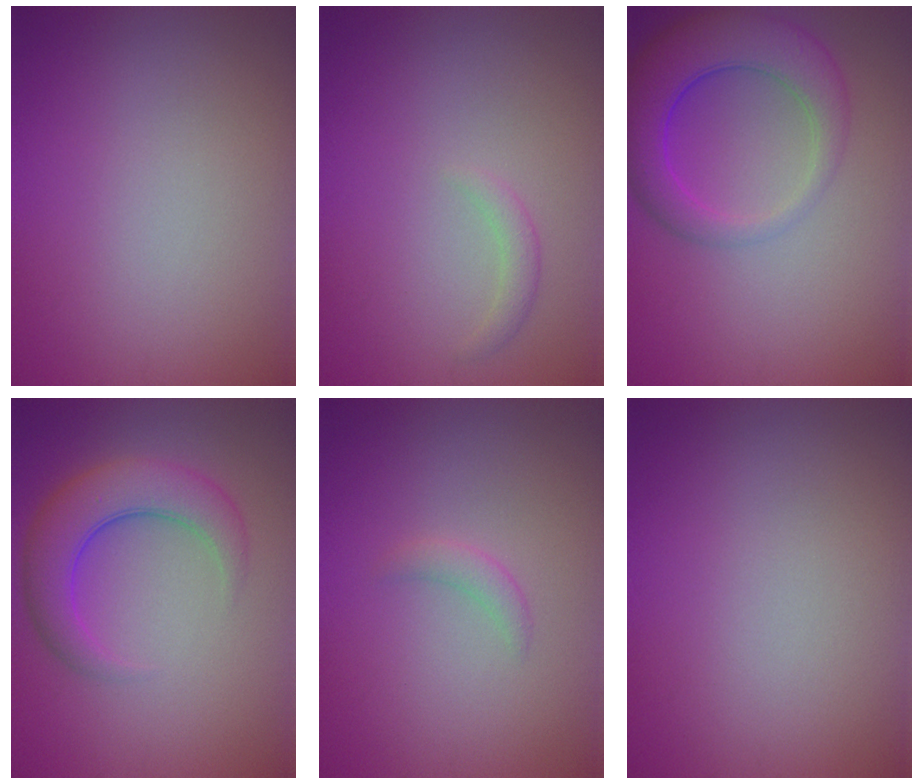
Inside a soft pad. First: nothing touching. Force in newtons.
{"total": 1.1, "press": 1.1, "slide": 0.1}
{"total": 6.4, "press": 6.4, "slide": 0.4}
{"total": 5.8, "press": 5.8, "slide": 0.2}
{"total": 1.2, "press": 1.1, "slide": 0.0}
{"total": 0.0}